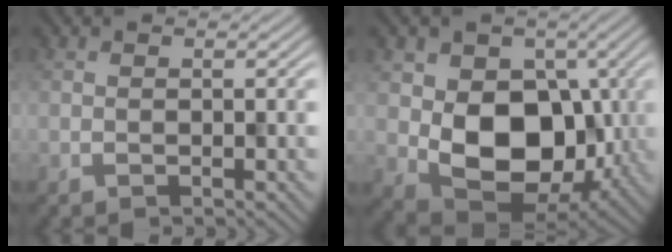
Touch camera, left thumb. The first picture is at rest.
{"total": 10.1, "force": [0.0, 8.1, 6.1], "torque": [-0.108, -0.028, 0.002]}